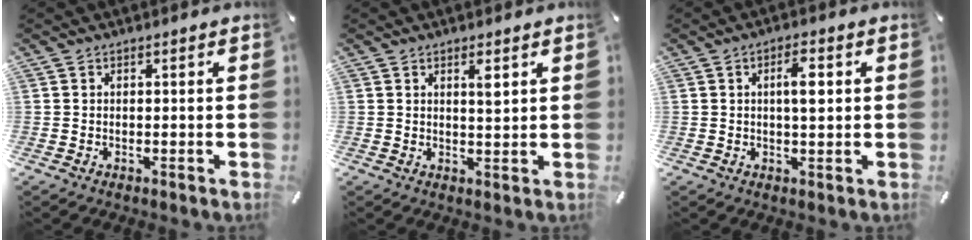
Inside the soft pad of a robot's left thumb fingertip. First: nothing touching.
{"total": 3.1, "force": [1.6, 0.6, 2.7], "torque": [-0.042, -0.006, 0.022]}
{"total": 5.5, "force": [0.9, 1.8, 5.1], "torque": [-0.086, 0.002, 0.008]}